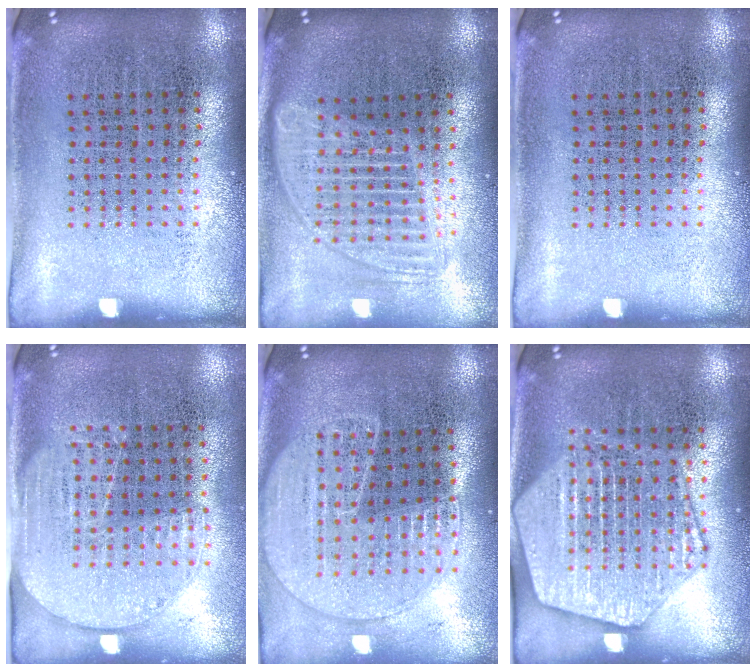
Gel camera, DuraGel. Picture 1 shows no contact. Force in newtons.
{"total": 1.8, "press": 1.5, "slide": 0.9}
{"total": 0.0}
{"total": 1.6, "press": 1.4, "slide": 0.7}
{"total": 1.8, "press": 1.7, "slide": 0.6}
{"total": 3.8, "press": 3.8, "slide": 0.4}